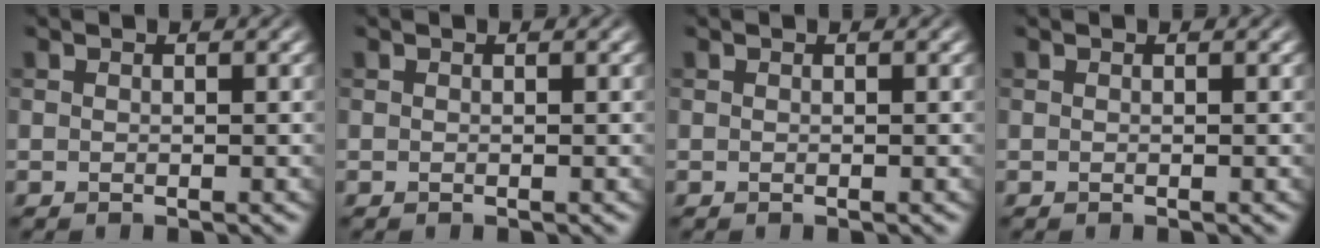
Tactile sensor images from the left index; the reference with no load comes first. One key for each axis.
{"total": 0.0}
{"total": 0.0}
{"total": 0.0}